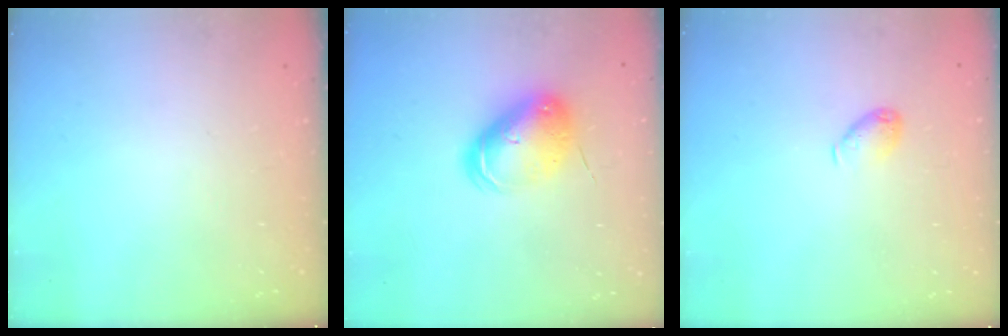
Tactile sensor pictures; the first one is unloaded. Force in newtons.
{"total": 8.9, "press": 8.8, "slide": 1.4}
{"total": 5.2, "press": 5.2, "slide": 0.3}